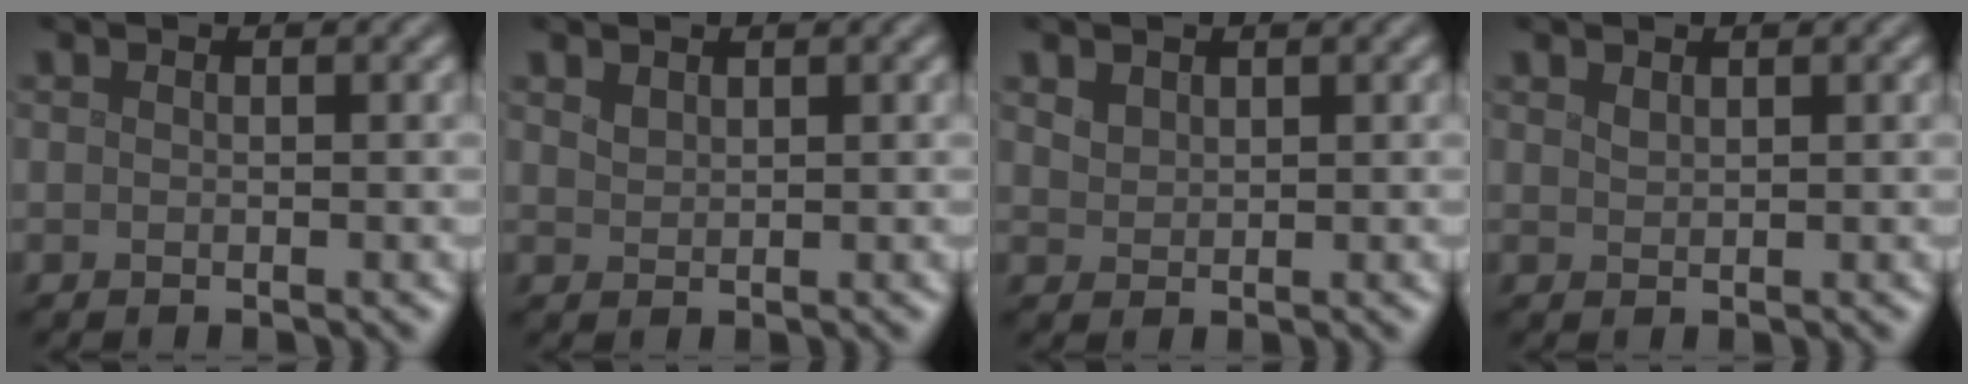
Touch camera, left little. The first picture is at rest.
{"total": 1.0, "force": [0.9, 0.4, 0.3], "torque": [-0.010, 0.000, 0.022]}
{"total": 1.4, "force": [1.0, 0.8, 0.4], "torque": [-0.010, 0.000, 0.024]}
{"total": 0.7, "force": [0.7, 0.2, 0.2], "torque": [-0.006, 0.000, 0.016]}